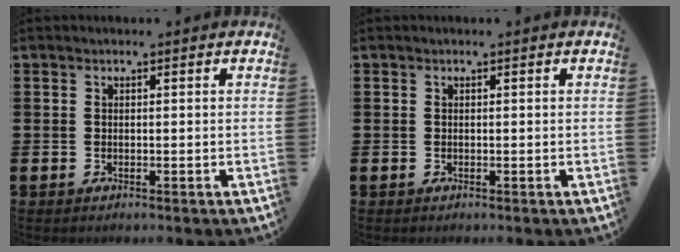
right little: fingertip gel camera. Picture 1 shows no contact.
{"total": 0.0}